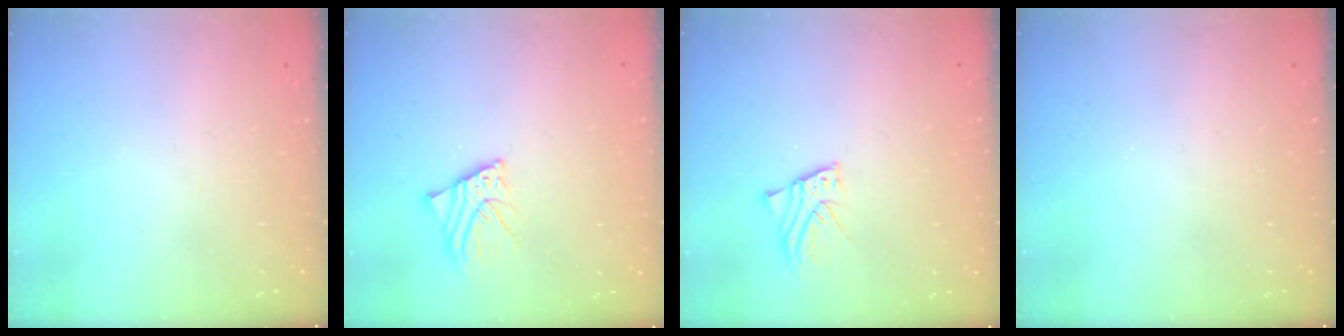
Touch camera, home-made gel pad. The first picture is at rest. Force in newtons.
{"total": 5.6, "press": 5.6, "slide": 0.6}
{"total": 2.9, "press": 2.9, "slide": 0.1}
{"total": 0.0}